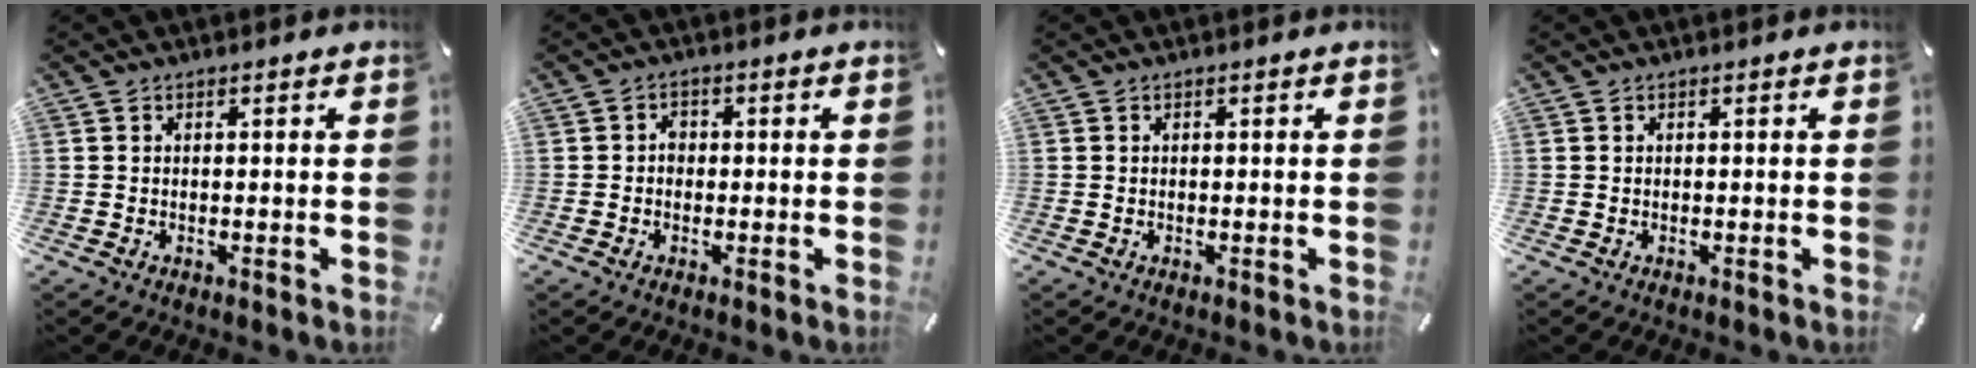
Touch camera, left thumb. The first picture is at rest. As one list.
[{"total": 2.0, "force": [-0.4, 1.7, 1.0], "torque": [-0.019, 0.007, -0.010]}, {"total": 0.0}, {"total": 0.0}]